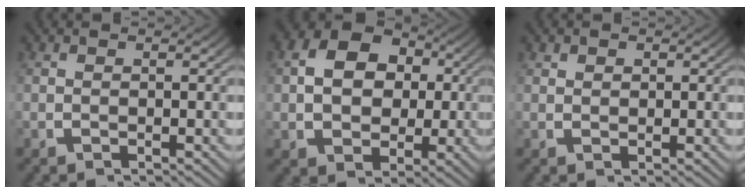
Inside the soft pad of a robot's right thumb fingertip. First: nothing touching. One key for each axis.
{"total": 10.6, "fx": 2.0, "fy": 7.7, "fz": 7.1, "tx": -0.139, "ty": -0.008, "tz": 0.041}
{"total": 1.0, "fx": 0.6, "fy": 0.7, "fz": 0.4, "tx": -0.006, "ty": -0.003, "tz": 0.017}